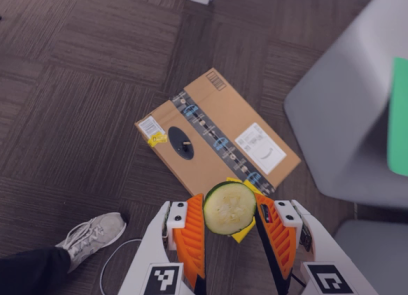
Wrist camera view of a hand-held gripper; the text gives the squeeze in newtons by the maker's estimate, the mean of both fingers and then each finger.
{"total": 6.6, "left": 7.0, "right": 6.3}